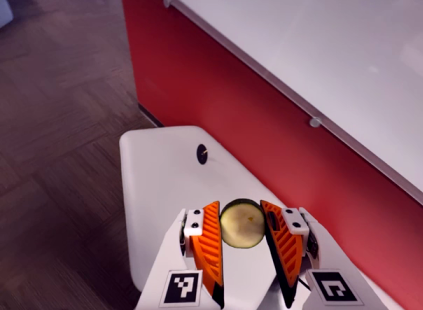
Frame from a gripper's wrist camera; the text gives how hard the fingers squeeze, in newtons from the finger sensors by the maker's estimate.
{"total": 10.4, "left": 10.9, "right": 9.8}